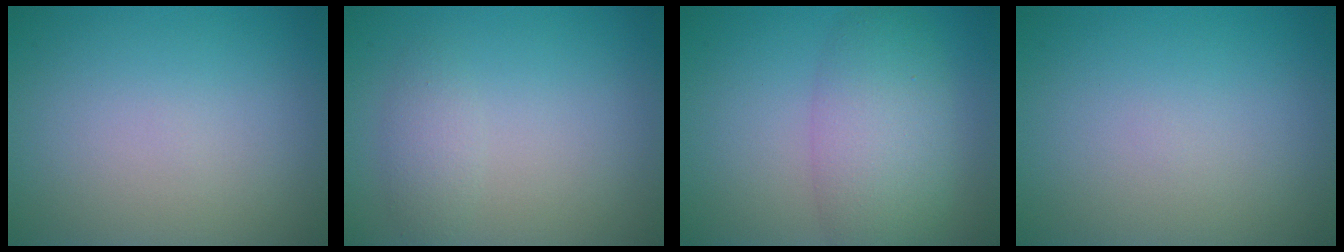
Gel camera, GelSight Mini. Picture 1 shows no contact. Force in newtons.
{"total": 1.6, "press": 1.6, "slide": 0.1}
{"total": 5.8, "press": 5.8, "slide": 0.3}
{"total": 0.0}